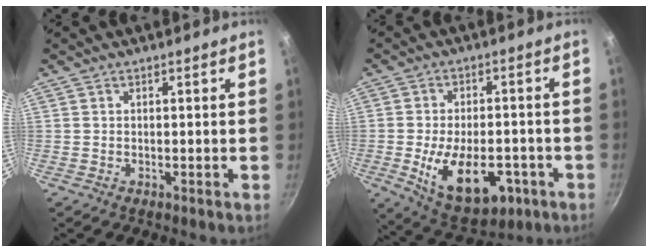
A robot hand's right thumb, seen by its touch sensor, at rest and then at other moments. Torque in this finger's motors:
{"motor_torque": [0.04, 0.44, 0.99, -0.14, 0.13]}